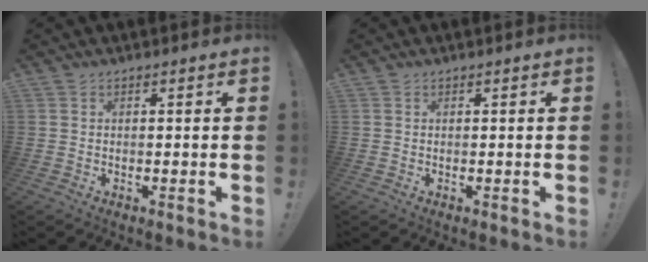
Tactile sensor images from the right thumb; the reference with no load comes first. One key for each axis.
{"total": 0.0}